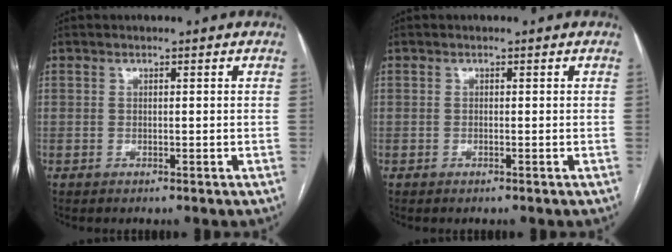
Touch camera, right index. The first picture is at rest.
{"total": 0.0}